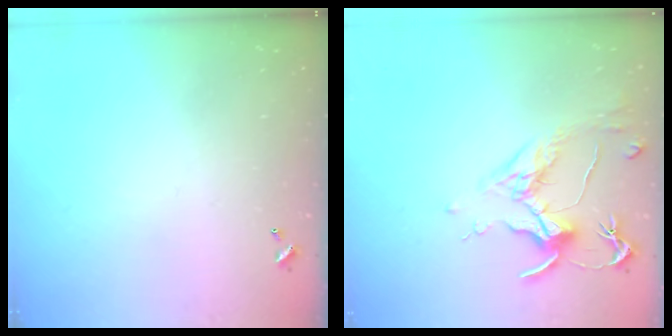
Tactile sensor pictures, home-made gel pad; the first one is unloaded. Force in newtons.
{"total": 1.7, "press": 1.4, "slide": 0.9}